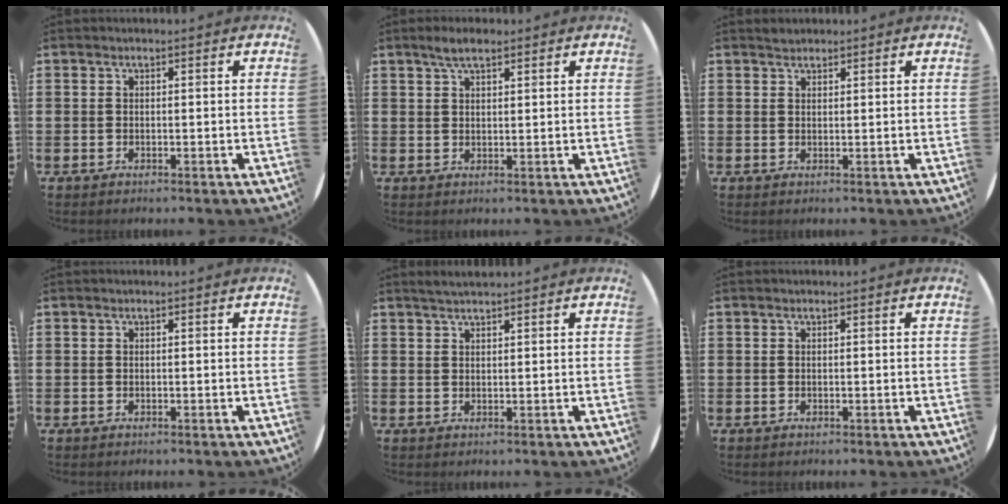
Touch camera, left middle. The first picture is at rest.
{"total": 2.9, "force": [2.2, 0.9, 1.7], "torque": [-0.030, 0.003, 0.037]}
{"total": 1.0, "force": [1.0, 0.3, 0.0], "torque": [-0.002, 0.002, 0.019]}
{"total": 0.0}
{"total": 1.5, "force": [1.4, 0.0, 0.4], "torque": [-0.009, 0.002, 0.026]}
{"total": 0.0}